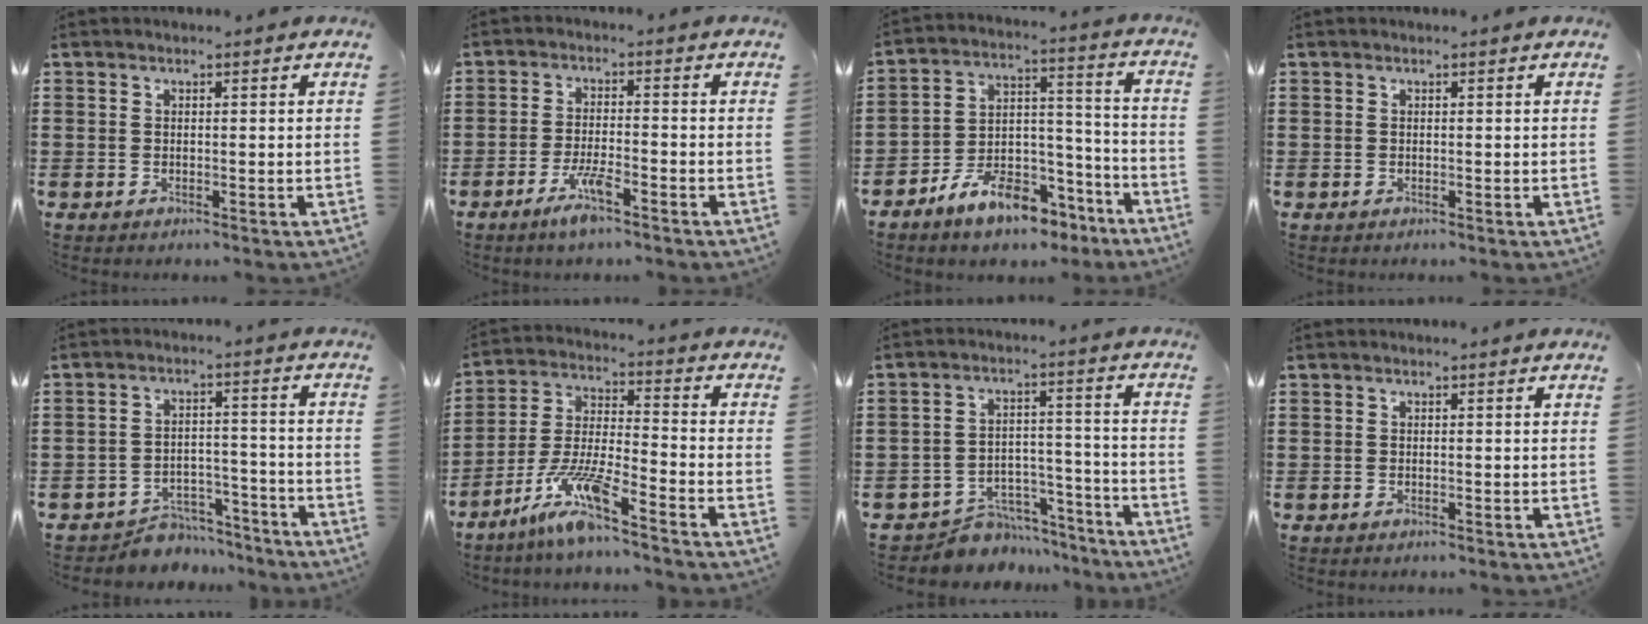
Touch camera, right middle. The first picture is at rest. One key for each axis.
{"total": 5.0, "fx": -3.2, "fy": 0.7, "fz": 3.8, "tx": -0.082, "ty": -0.004, "tz": -0.060}
{"total": 9.7, "fx": -8.0, "fy": 3.7, "fz": 4.1, "tx": -0.072, "ty": 0.033, "tz": -0.149}
{"total": 0.0}
{"total": 5.1, "fx": -4.9, "fy": 1.3, "fz": 0.2, "tx": -0.005, "ty": 0.013, "tz": -0.101}
{"total": 9.4, "fx": -7.1, "fy": 0.5, "fz": 6.1, "tx": -0.139, "ty": -0.014, "tz": -0.141}
{"total": 6.5, "fx": -6.2, "fy": 2.1, "fz": 0.6, "tx": -0.007, "ty": 0.027, "tz": -0.120}
{"total": 0.0}